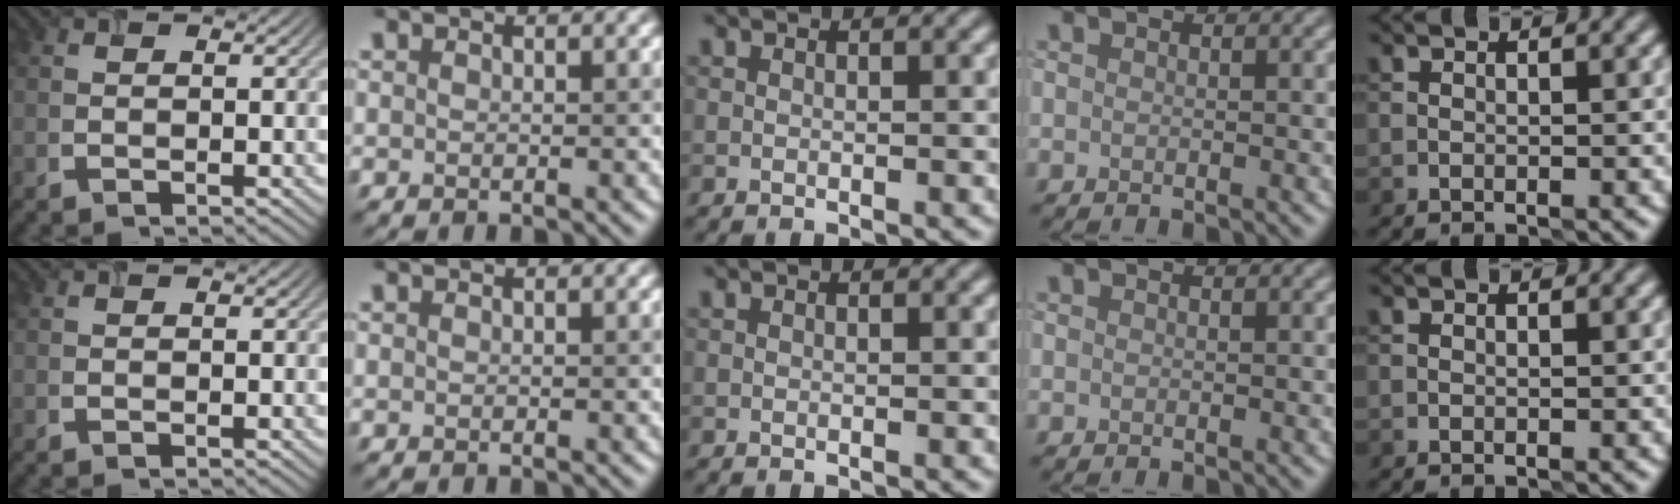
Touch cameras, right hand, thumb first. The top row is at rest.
{}